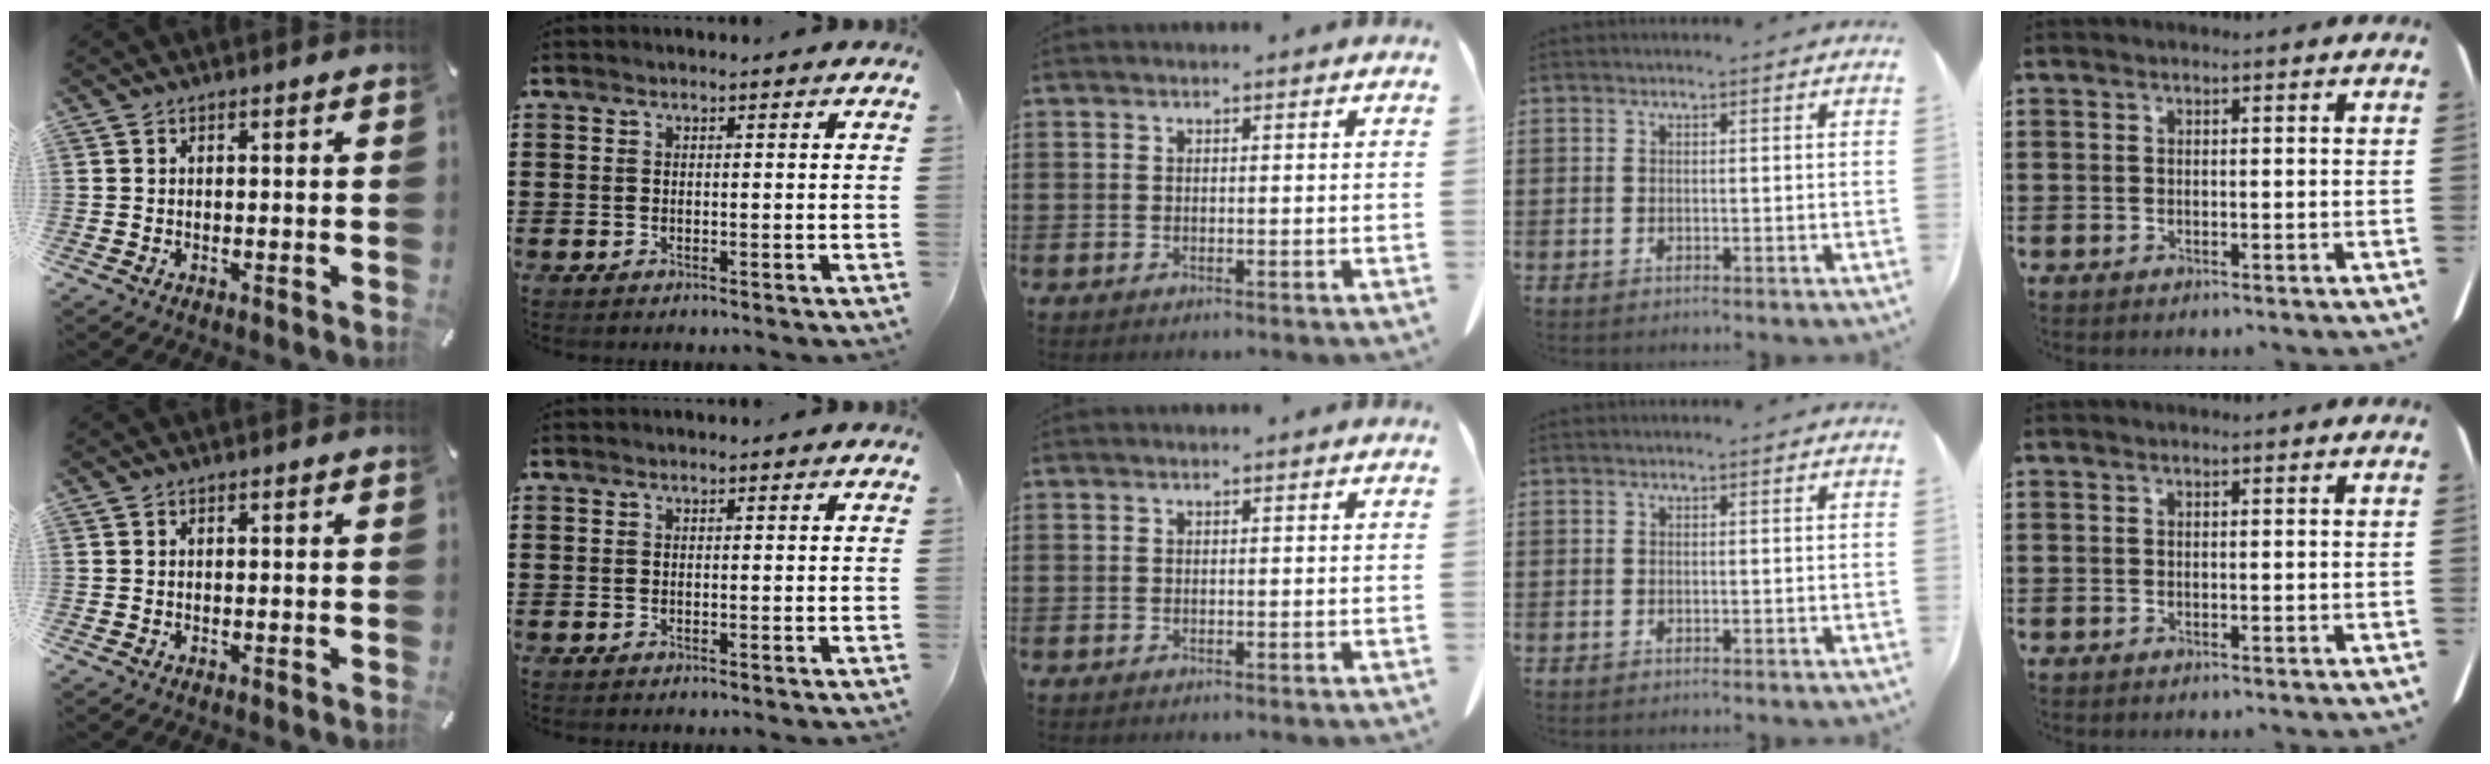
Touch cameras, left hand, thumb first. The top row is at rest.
{}